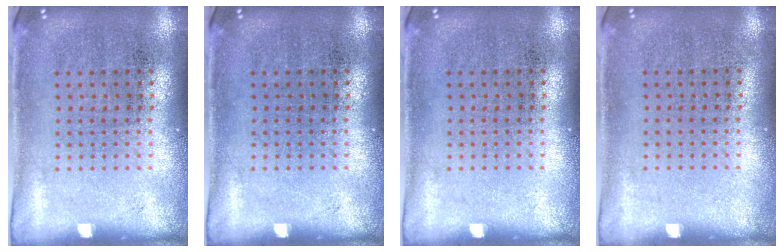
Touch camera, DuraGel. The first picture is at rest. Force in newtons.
{"total": 0.0}
{"total": 0.0}
{"total": 0.0}